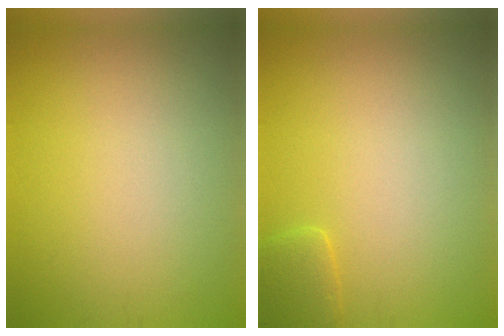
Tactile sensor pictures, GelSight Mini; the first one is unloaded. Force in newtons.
{"total": 1.6, "press": 1.6, "slide": 0.2}